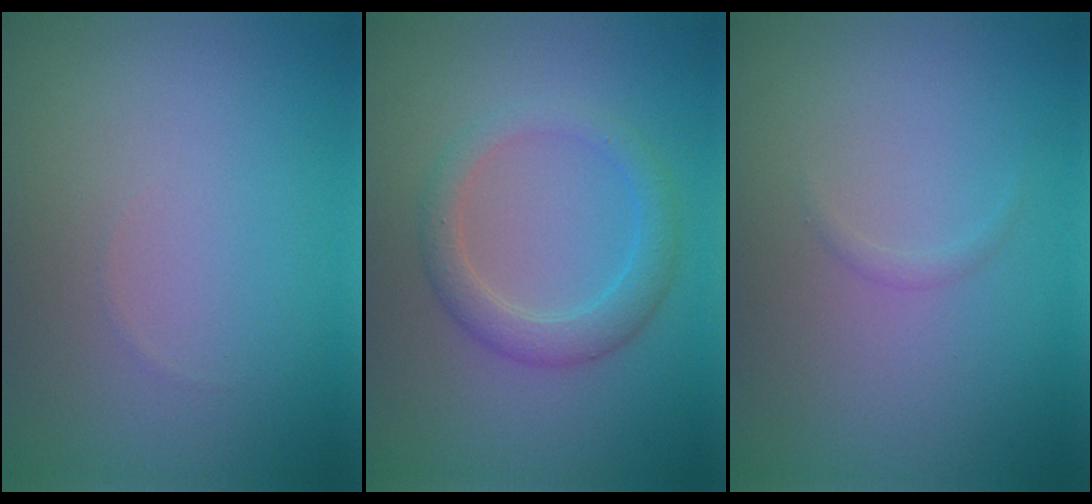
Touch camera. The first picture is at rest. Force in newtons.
{"total": 3.0, "press": 3.0, "slide": 0.2}
{"total": 0.5, "press": 0.5, "slide": 0.0}